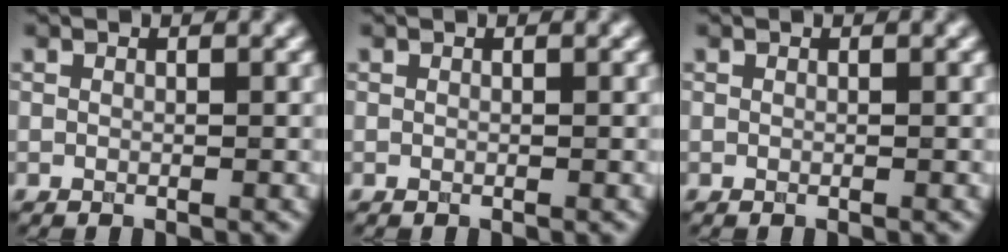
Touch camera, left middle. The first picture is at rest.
{"total": 0.0}
{"total": 0.0}